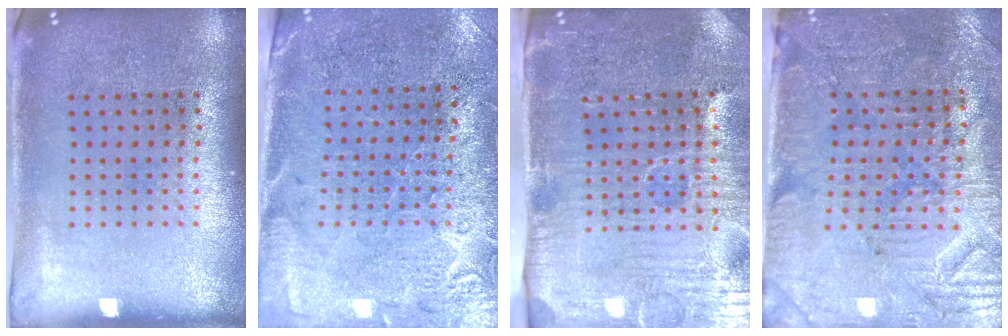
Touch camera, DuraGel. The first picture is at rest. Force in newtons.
{"total": 2.8, "press": 2.5, "slide": 1.1}
{"total": 5.1, "press": 4.4, "slide": 2.6}
{"total": 3.5, "press": 3.3, "slide": 1.2}